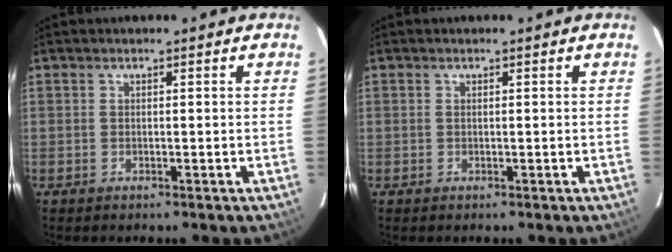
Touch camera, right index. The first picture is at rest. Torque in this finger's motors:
{"motor_torque": [0.63, 0.32, 0.05, -0.01]}